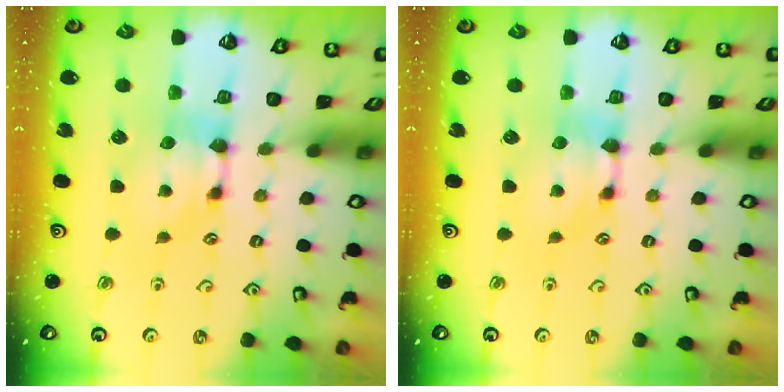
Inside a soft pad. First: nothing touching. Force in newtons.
{"total": 0.0}